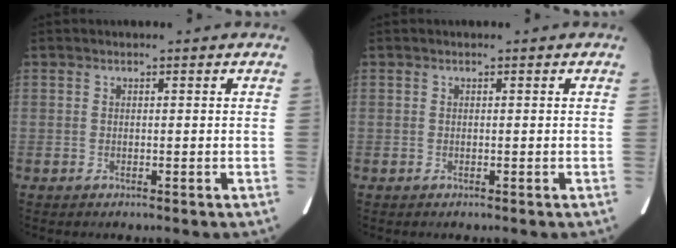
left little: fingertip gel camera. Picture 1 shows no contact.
{"total": 0.0}